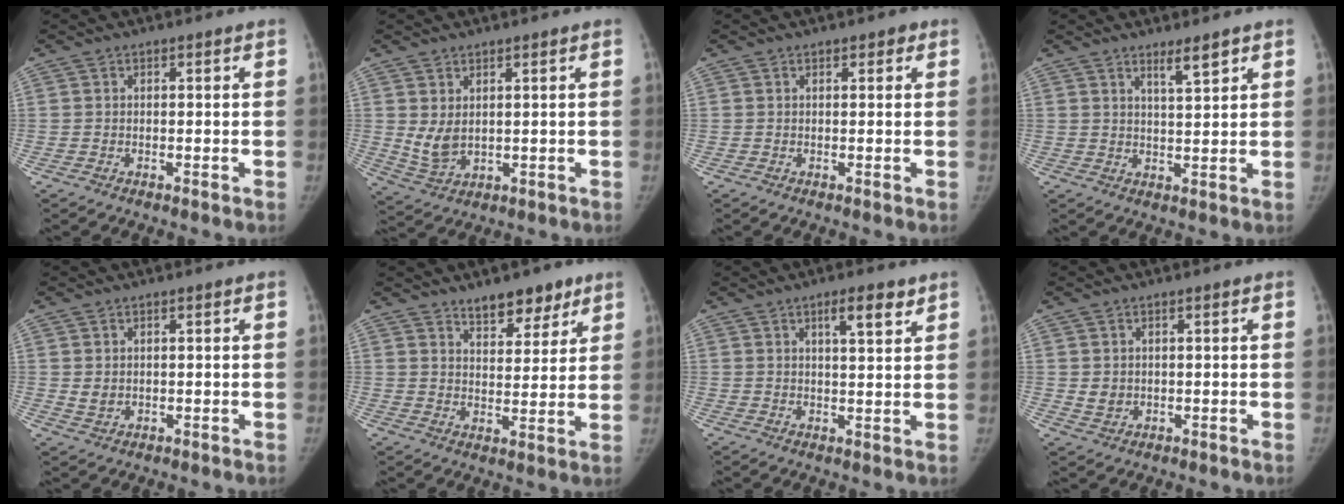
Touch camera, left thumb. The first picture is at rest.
{"total": 4.9, "force": [1.3, 3.0, 3.7], "torque": [-0.065, -0.013, 0.038]}
{"total": 1.2, "force": [0.7, 0.7, 0.6], "torque": [0.005, 0.000, 0.003]}
{"total": 3.9, "force": [2.8, 0.5, 2.7], "torque": [-0.040, -0.026, 0.049]}
{"total": 1.8, "force": [0.4, 1.4, 1.1], "torque": [-0.013, -0.007, 0.014]}
{"total": 8.4, "force": [6.1, 3.9, 4.2], "torque": [-0.022, -0.039, 0.093]}
{"total": 5.4, "force": [3.2, 1.3, 4.1], "torque": [-0.054, -0.020, 0.049]}
{"total": 2.2, "force": [0.3, 1.9, 1.0], "torque": [-0.011, -0.004, 0.012]}